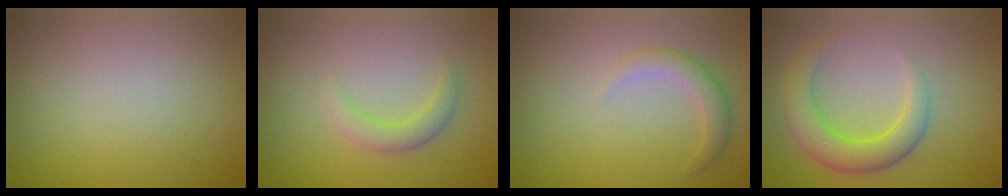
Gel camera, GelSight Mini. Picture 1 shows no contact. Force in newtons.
{"total": 2.1, "press": 2.0, "slide": 0.3}
{"total": 2.2, "press": 2.2, "slide": 0.1}
{"total": 4.7, "press": 4.7, "slide": 0.1}